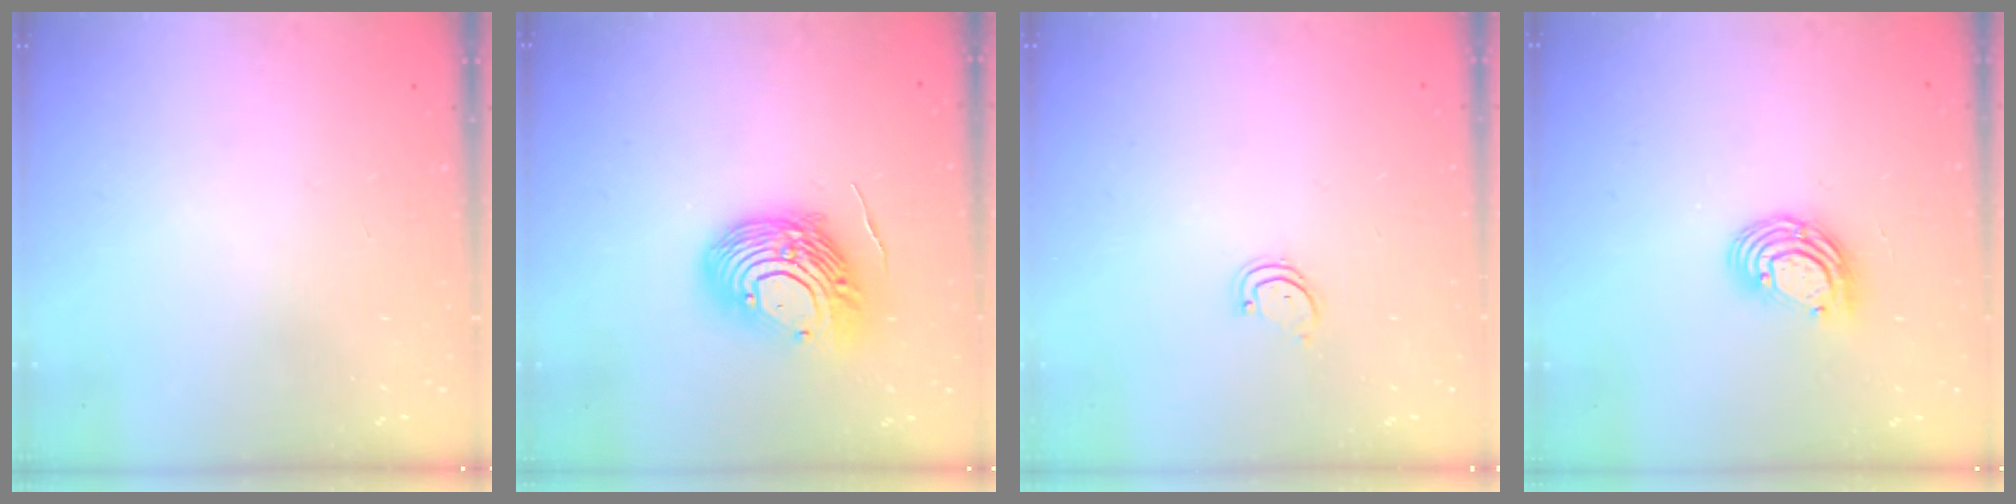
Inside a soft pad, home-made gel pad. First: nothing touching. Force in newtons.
{"total": 14.9, "press": 14.8, "slide": 1.6}
{"total": 1.9, "press": 1.9, "slide": 0.2}
{"total": 8.8, "press": 8.7, "slide": 1.5}